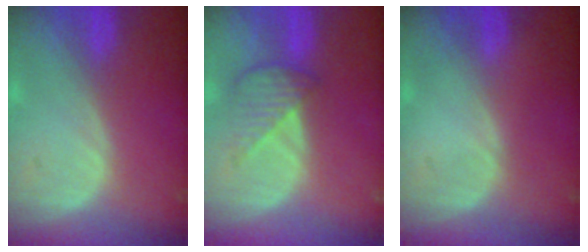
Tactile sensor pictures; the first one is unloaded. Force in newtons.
{"total": 4.5, "press": 4.2, "slide": 1.7}
{"total": 0.0}